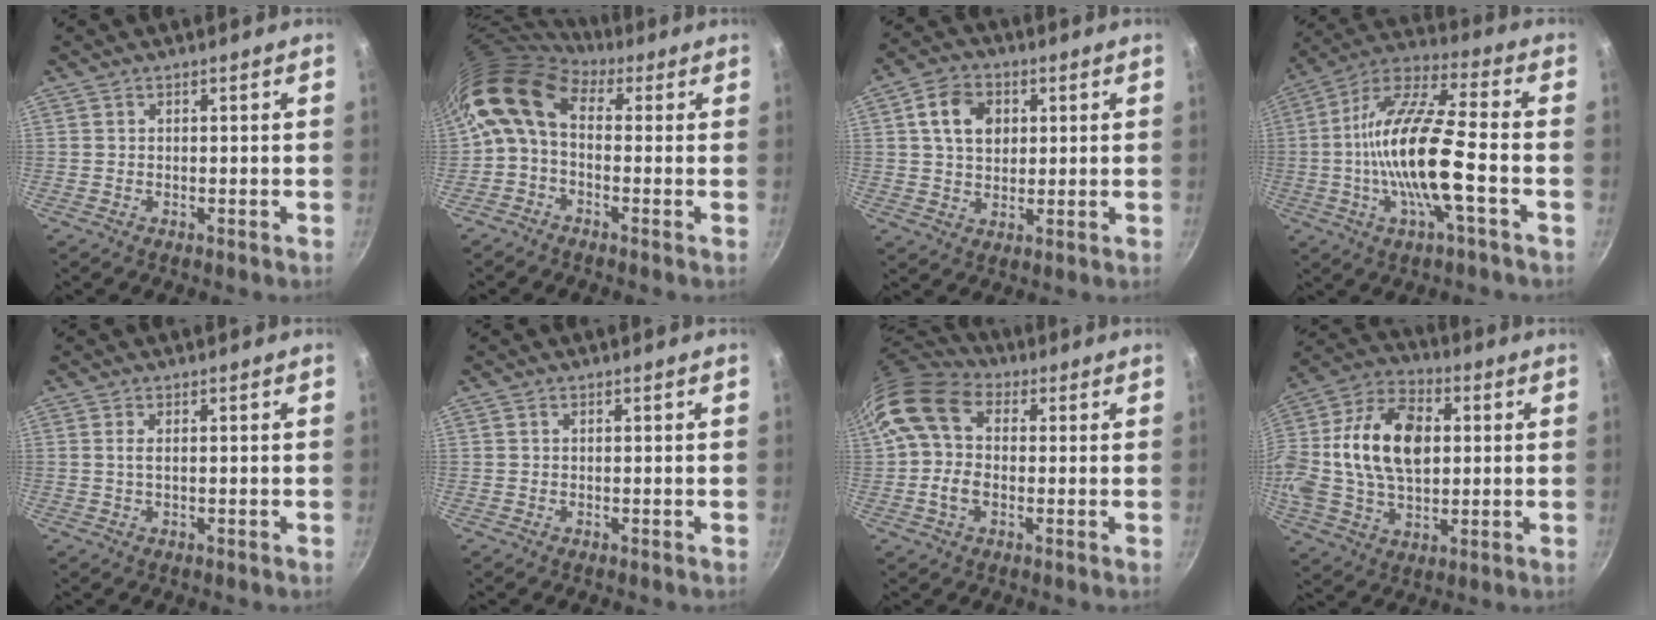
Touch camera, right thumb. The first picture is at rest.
{"total": 9.7, "force": [1.1, 6.3, 7.4], "torque": [-0.133, 0.027, 0.000]}
{"total": 8.7, "force": [2.3, 6.5, 5.3], "torque": [-0.076, 0.005, 0.034]}
{"total": 17.8, "force": [-3.4, 4.4, 16.9], "torque": [-0.318, 0.033, -0.077]}
{"total": 1.3, "force": [0.3, 0.5, 1.2], "torque": [-0.024, -0.001, 0.004]}
{"total": 0.0}
{"total": 13.1, "force": [1.4, 9.3, 9.2], "torque": [-0.172, 0.019, 0.010]}
{"total": 21.9, "force": [2.6, 14.3, 16.4], "torque": [-0.299, 0.027, 0.034]}